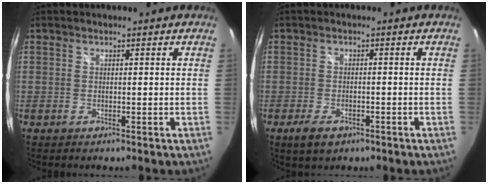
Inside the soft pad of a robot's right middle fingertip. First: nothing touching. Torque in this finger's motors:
{"motor_torque": [0.52, -0.48, 0.02, 0.02]}